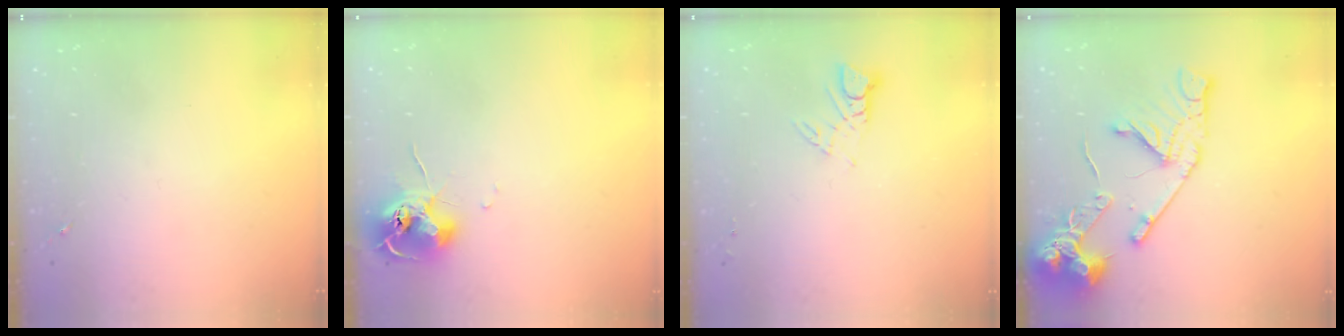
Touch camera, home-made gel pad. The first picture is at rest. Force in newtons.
{"total": 11.6, "press": 11.5, "slide": 1.4}
{"total": 3.9, "press": 3.9, "slide": 0.2}
{"total": 17.1, "press": 17.0, "slide": 2.1}